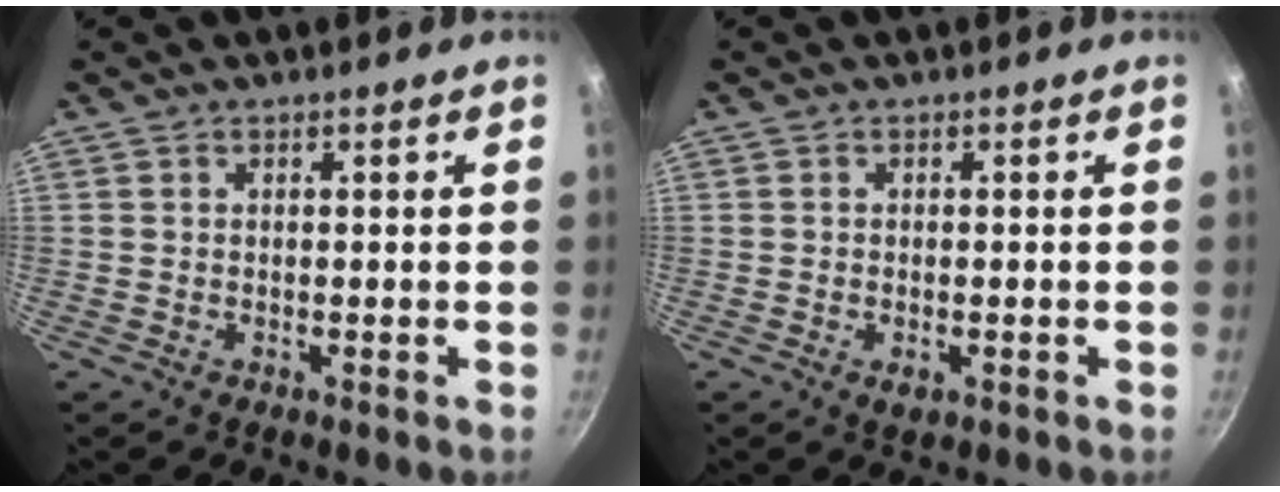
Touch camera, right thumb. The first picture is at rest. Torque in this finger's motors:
{"motor_torque": [-0.17, -0.05, -0.39, 0.03, -0.04]}